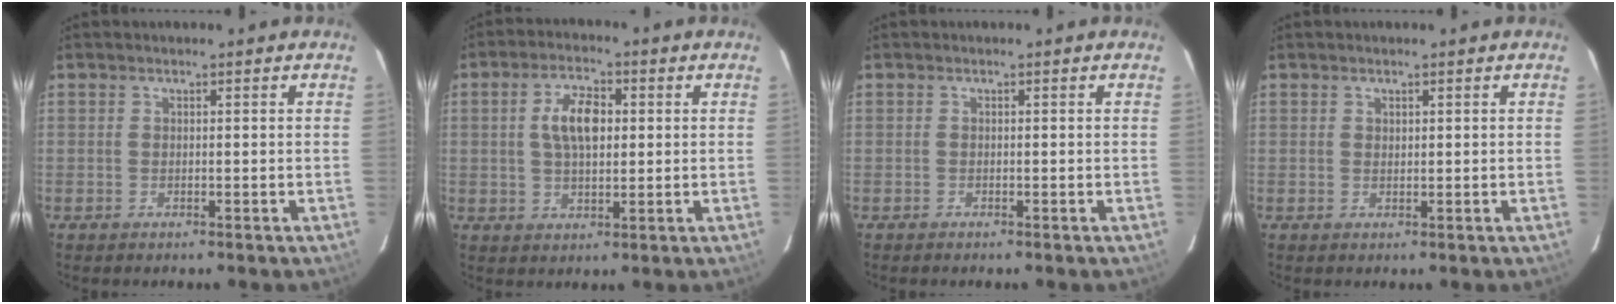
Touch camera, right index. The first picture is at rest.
{"total": 7.4, "force": [1.2, 3.7, 6.3], "torque": [-0.115, 0.013, 0.024]}
{"total": 0.0}
{"total": 0.6, "force": [0.4, 0.4, 0.1], "torque": [-0.003, 0.002, 0.008]}